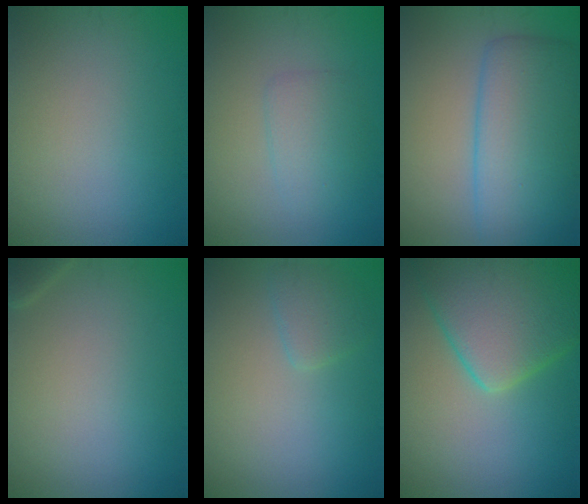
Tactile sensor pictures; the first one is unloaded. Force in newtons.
{"total": 2.3, "press": 2.3, "slide": 0.1}
{"total": 8.3, "press": 8.3, "slide": 0.0}
{"total": 1.1, "press": 1.1, "slide": 0.1}
{"total": 1.8, "press": 1.8, "slide": 0.2}
{"total": 9.2, "press": 9.2, "slide": 0.5}